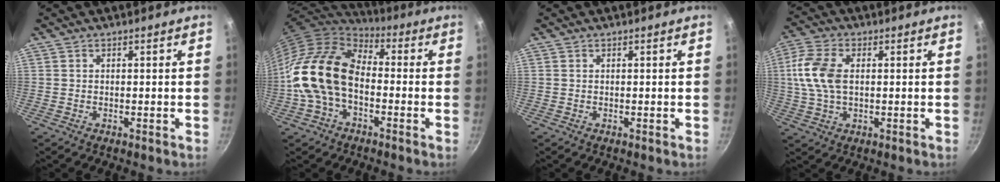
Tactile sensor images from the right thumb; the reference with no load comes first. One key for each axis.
{"total": 16.7, "fx": -2.9, "fy": 10.9, "fz": 12.4, "tx": -0.207, "ty": 0.043, "tz": -0.070}
{"total": 0.0}
{"total": 10.1, "fx": 1.2, "fy": 6.0, "fz": 8.1, "tx": -0.167, "ty": 0.014, "tz": 0.014}